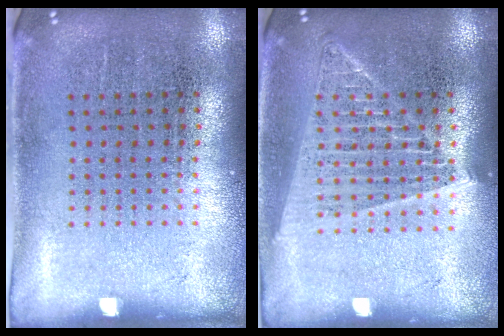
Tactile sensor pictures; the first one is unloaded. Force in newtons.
{"total": 1.5, "press": 1.4, "slide": 0.6}